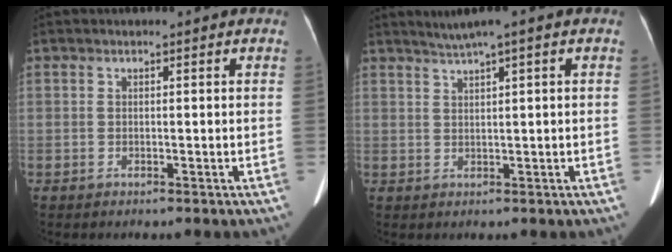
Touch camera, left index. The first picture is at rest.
{"total": 3.1, "force": [2.0, -0.4, 2.3], "torque": [-0.052, 0.014, 0.042]}